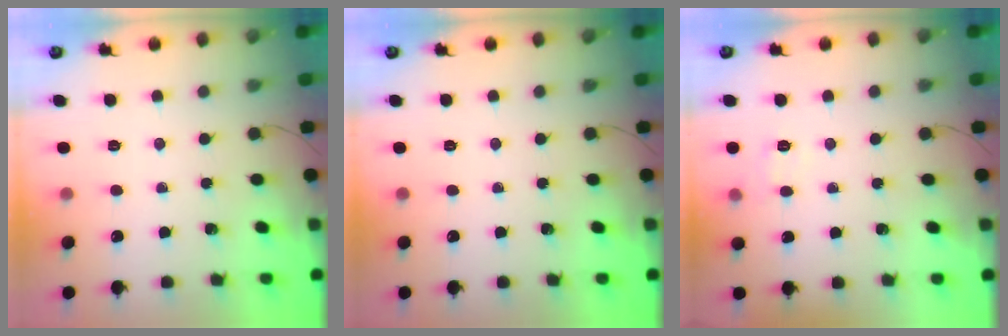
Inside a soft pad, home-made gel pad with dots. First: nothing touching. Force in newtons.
{"total": 0.0}
{"total": 5.9, "press": 5.7, "slide": 1.2}